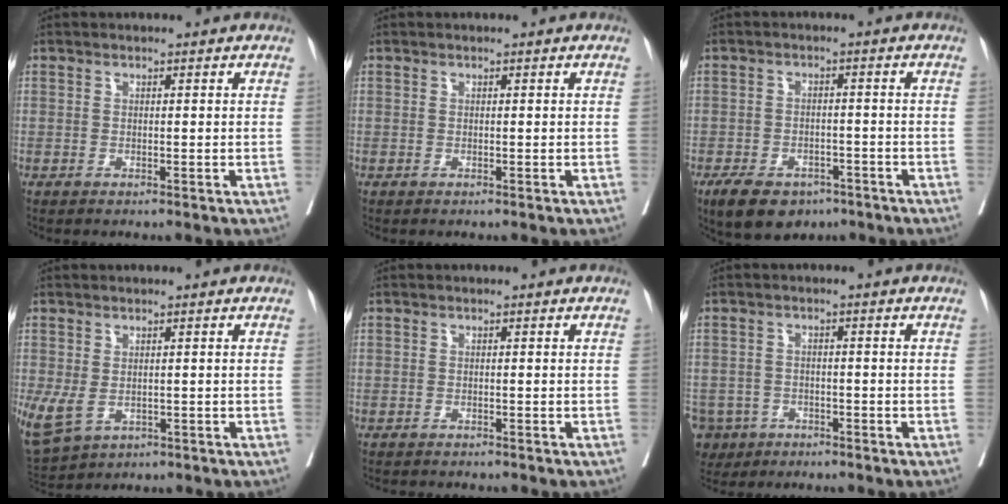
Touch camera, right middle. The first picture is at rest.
{"total": 0.0}
{"total": 8.7, "force": [-5.9, 4.8, 4.2], "torque": [-0.070, -0.001, -0.091]}
{"total": 7.1, "force": [-1.7, 4.8, 5.0], "torque": [-0.124, -0.014, -0.016]}
{"total": 2.7, "force": [-2.6, 0.5, 0.8], "torque": [-0.014, -0.007, -0.035]}
{"total": 7.5, "force": [-4.6, 5.7, 1.3], "torque": [-0.042, 0.000, -0.076]}